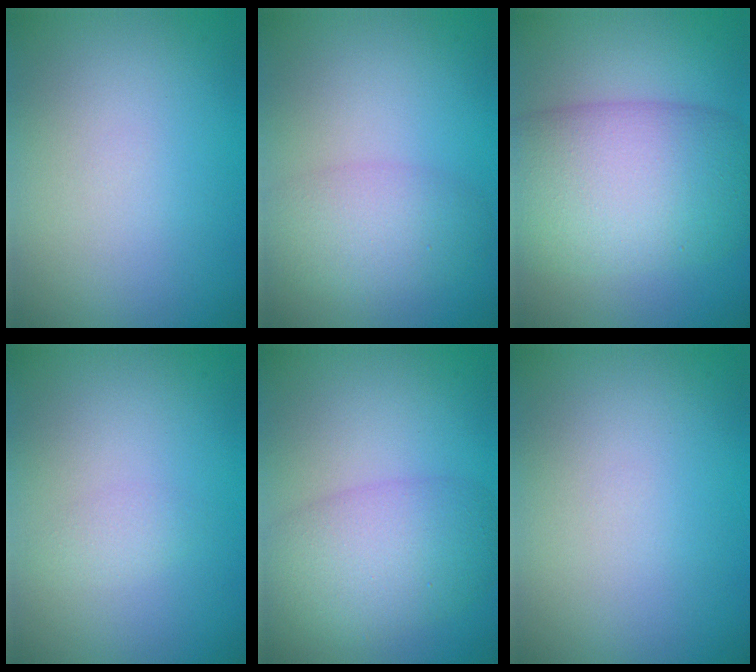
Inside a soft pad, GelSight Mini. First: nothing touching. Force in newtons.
{"total": 3.9, "press": 3.9, "slide": 0.3}
{"total": 11.6, "press": 11.6, "slide": 0.5}
{"total": 1.0, "press": 1.0, "slide": 0.1}
{"total": 6.5, "press": 6.5, "slide": 0.2}
{"total": 0.0}